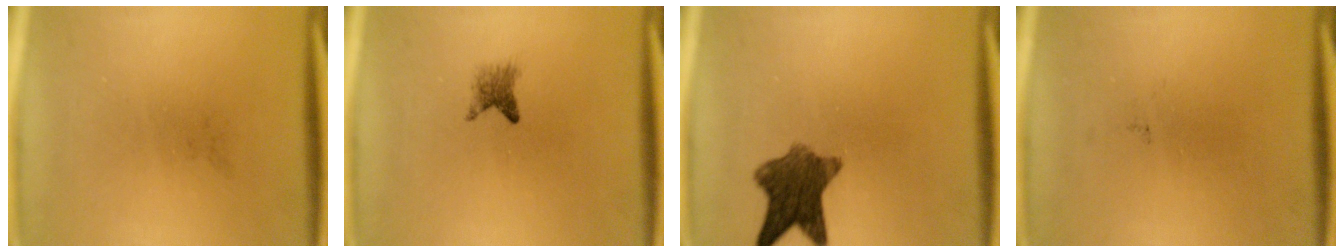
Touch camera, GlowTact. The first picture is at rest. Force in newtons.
{"total": 2.0}
{"total": 8.4}
{"total": 0.0}